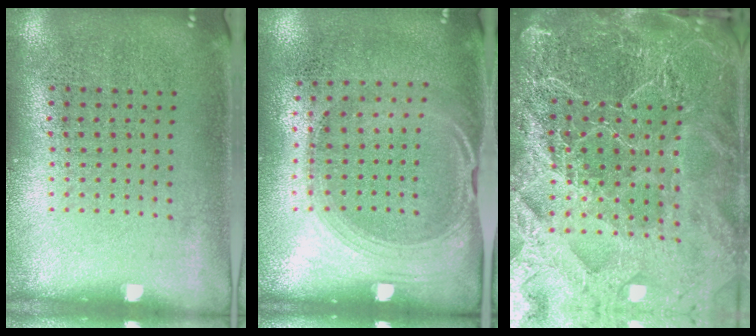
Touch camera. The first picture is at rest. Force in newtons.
{"total": 1.5, "press": 1.2, "slide": 0.8}
{"total": 6.3, "press": 5.4, "slide": 3.2}